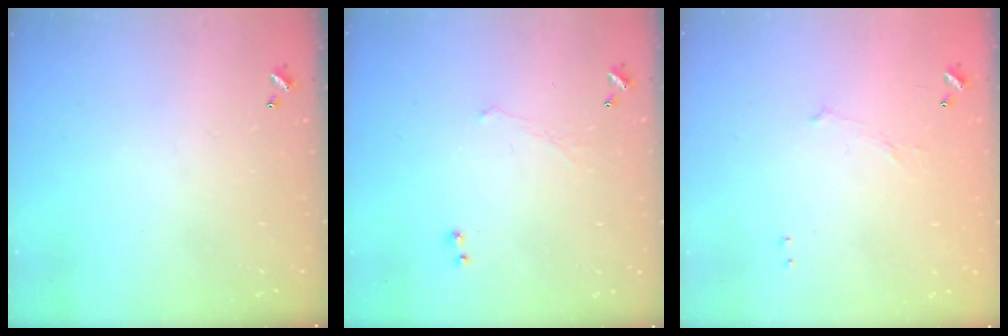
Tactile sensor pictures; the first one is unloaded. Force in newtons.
{"total": 0.7, "press": 0.2, "slide": 0.7}
{"total": 6.6, "press": 6.5, "slide": 0.7}